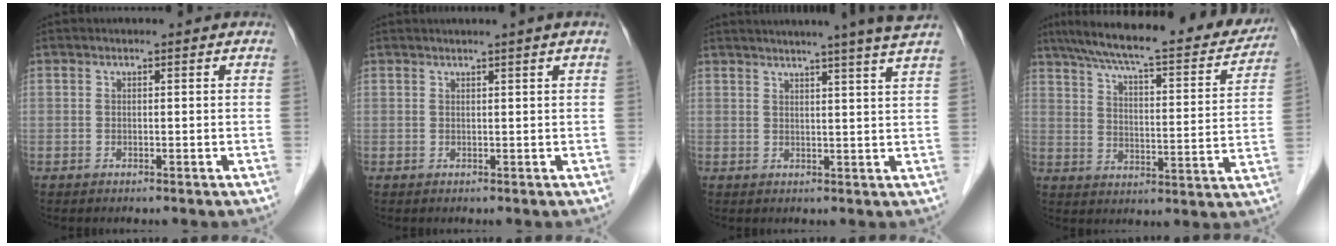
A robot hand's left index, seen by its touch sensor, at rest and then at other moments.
{"total": 1.4, "force": [1.0, -0.6, 0.9], "torque": [-0.021, -0.004, 0.024]}
{"total": 11.9, "force": [10.0, -1.8, 6.1], "torque": [-0.093, -0.013, 0.109]}
{"total": 25.9, "force": [22.1, 4.2, 12.8], "torque": [-0.206, -0.016, 0.290]}